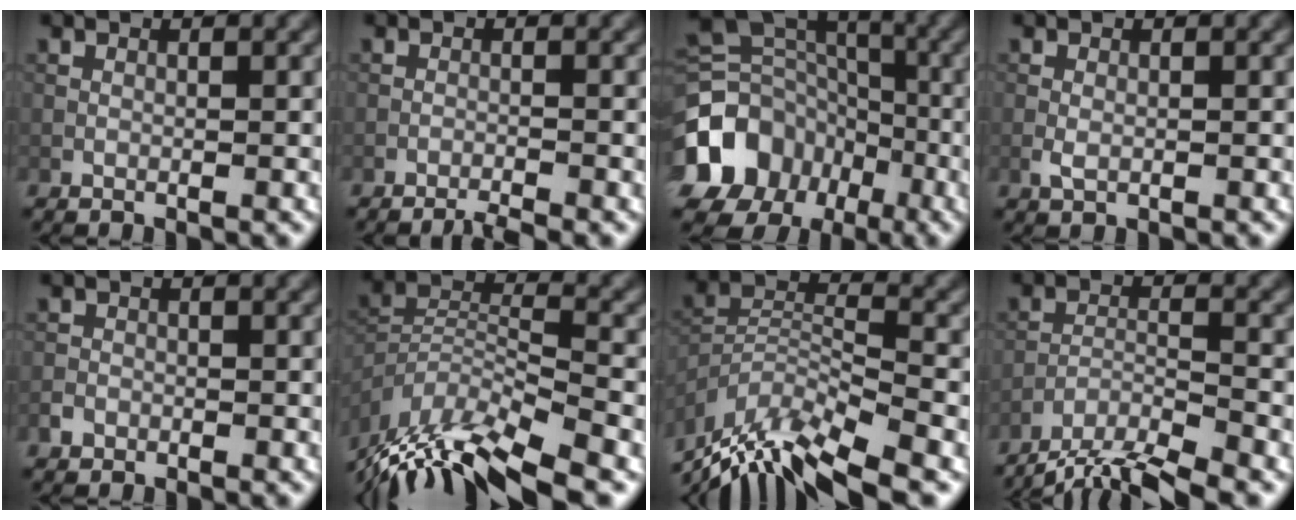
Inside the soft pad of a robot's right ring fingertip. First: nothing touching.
{"total": 1.8, "force": [-1.6, 0.0, 0.9], "torque": [-0.016, 0.000, -0.029]}
{"total": 14.4, "force": [-6.5, 11.7, 5.3], "torque": [-0.136, -0.020, -0.103]}
{"total": 1.2, "force": [0.1, 0.7, 1.0], "torque": [-0.027, 0.001, 0.000]}
{"total": 0.8, "force": [-0.2, 0.8, 0.1], "torque": [0.002, 0.006, -0.007]}
{"total": 11.1, "force": [-8.4, 2.9, 6.7], "torque": [-0.143, 0.009, -0.146]}
{"total": 10.0, "force": [-8.3, 2.2, 5.2], "torque": [-0.107, 0.009, -0.150]}
{"total": 8.0, "force": [-7.2, 1.4, 3.2], "torque": [-0.048, -0.011, -0.112]}